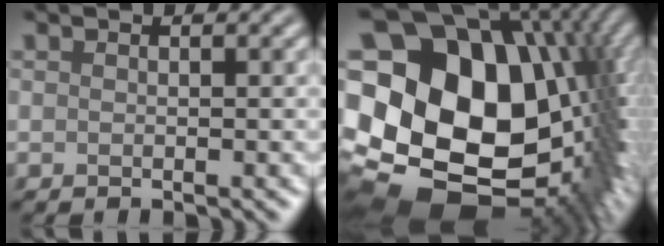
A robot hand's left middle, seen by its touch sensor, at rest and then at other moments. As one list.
[{"total": 21.8, "force": [0.7, 16.1, 14.7], "torque": [-0.261, -0.008, 0.023]}]